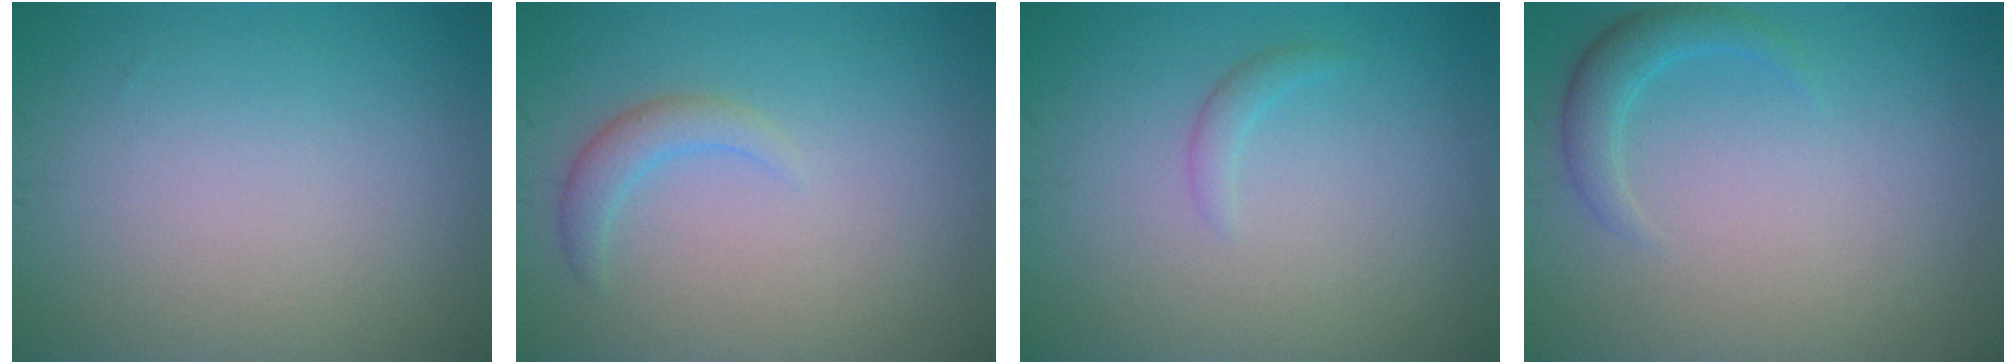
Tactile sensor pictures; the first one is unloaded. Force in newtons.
{"total": 1.9, "press": 1.9, "slide": 0.1}
{"total": 1.0, "press": 0.9, "slide": 0.2}
{"total": 2.1, "press": 2.1, "slide": 0.2}